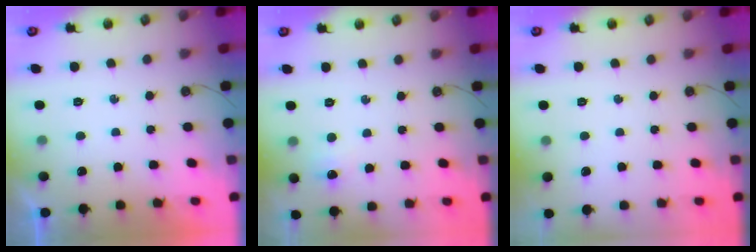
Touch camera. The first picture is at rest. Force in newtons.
{"total": 4.4, "press": 4.4, "slide": 0.6}
{"total": 0.0}